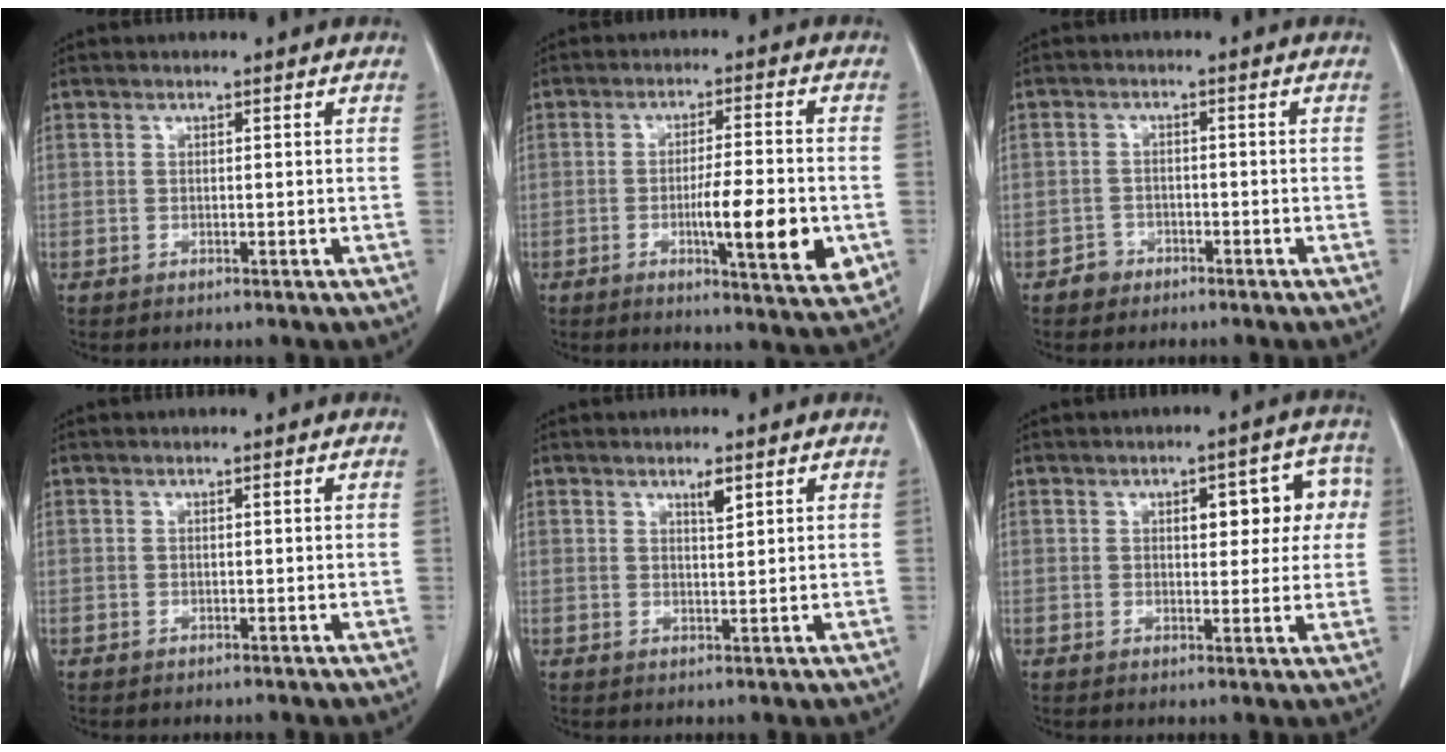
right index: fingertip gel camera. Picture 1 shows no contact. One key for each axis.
{"total": 11.4, "fx": -2.8, "fy": 1.5, "fz": 11.0, "tx": -0.157, "ty": -0.014, "tz": -0.040}
{"total": 2.2, "fx": -1.5, "fy": 1.7, "fz": -0.1, "tx": 0.001, "ty": 0.009, "tz": -0.030}
{"total": 0.0}
{"total": 1.8, "fx": 1.2, "fy": 0.2, "fz": 1.3, "tx": -0.026, "ty": -0.003, "tz": 0.023}
{"total": 7.8, "fx": 2.0, "fy": 3.5, "fz": 6.7, "tx": -0.067, "ty": 0.029, "tz": 0.023}